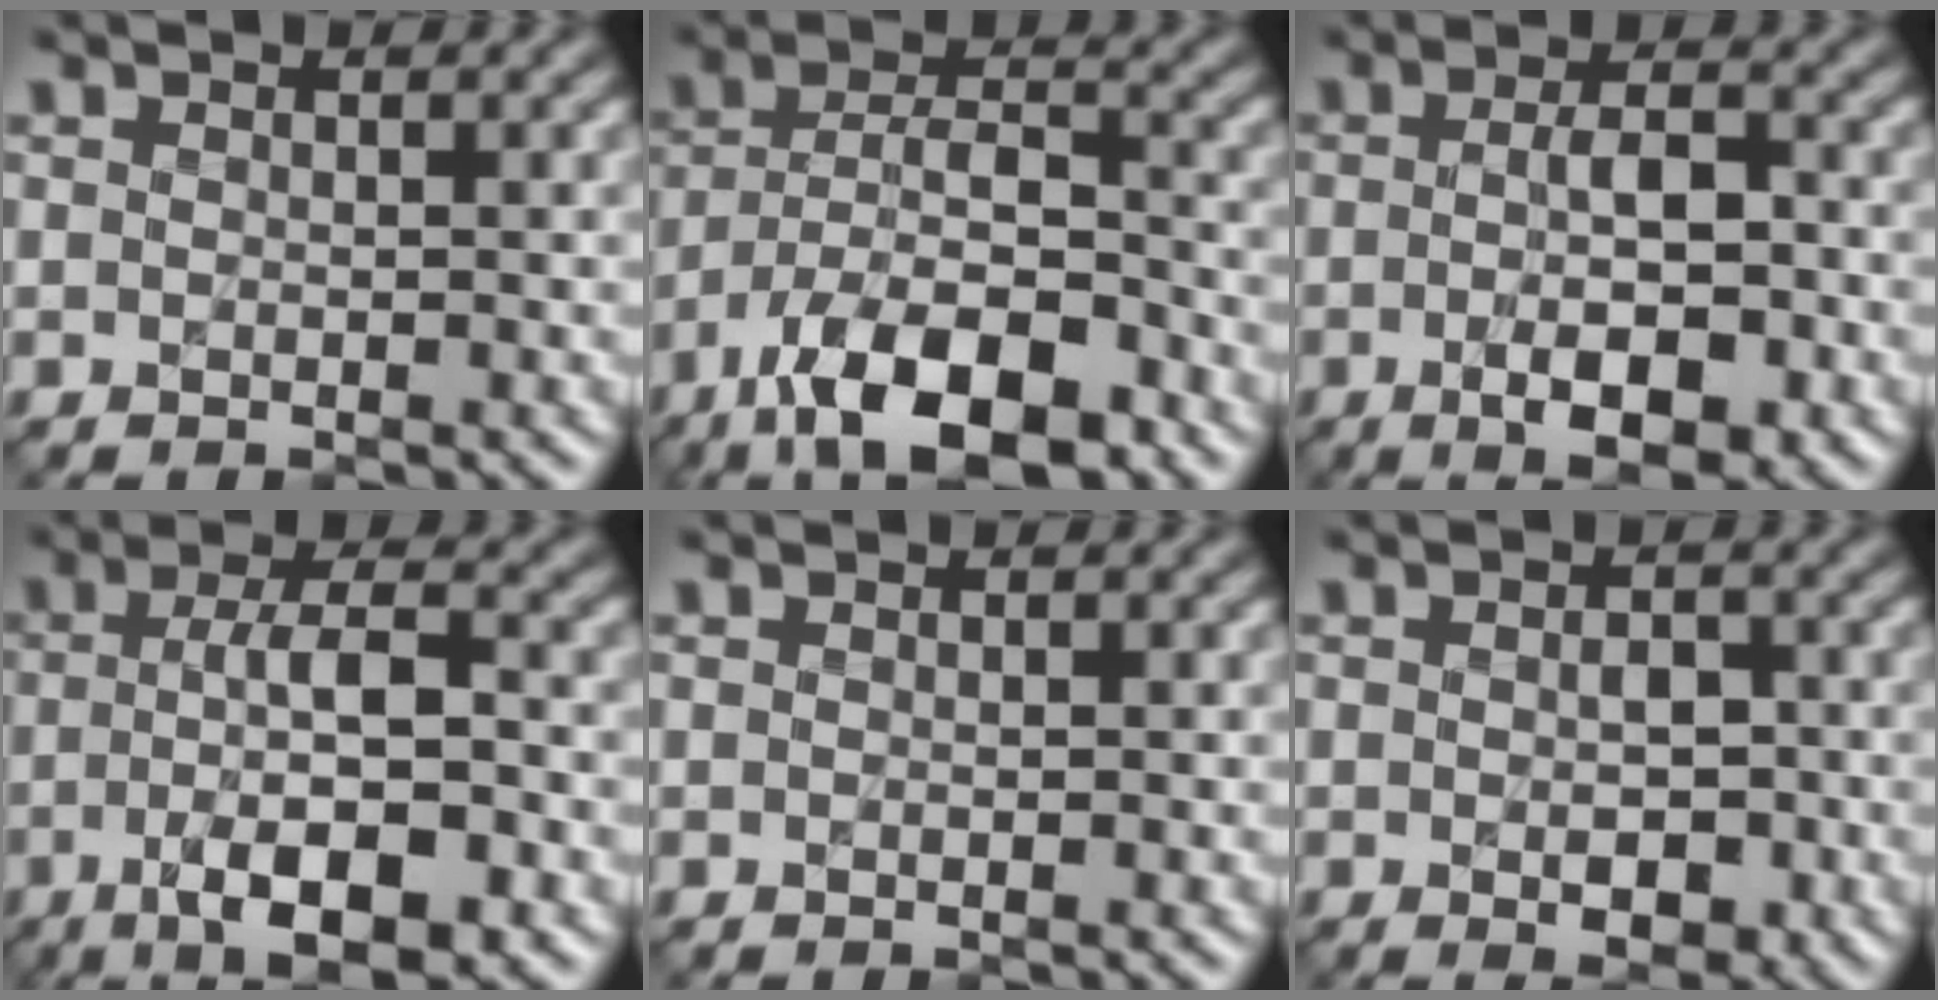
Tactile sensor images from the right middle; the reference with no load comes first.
{"total": 11.6, "force": [-7.2, 4.7, 7.8], "torque": [-0.138, 0.005, -0.134]}
{"total": 5.9, "force": [-1.7, 2.0, 5.3], "torque": [-0.084, -0.001, -0.026]}
{"total": 8.5, "force": [-2.8, 2.5, 7.6], "torque": [-0.129, 0.005, -0.047]}
{"total": 0.0}
{"total": 3.1, "force": [-0.6, 1.8, 2.5], "torque": [-0.033, -0.001, -0.008]}